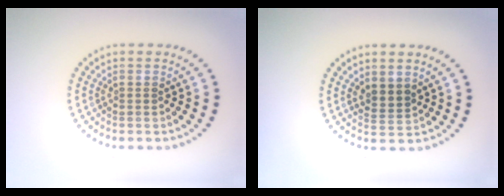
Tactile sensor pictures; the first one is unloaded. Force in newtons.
{"total": 1.9, "press": 1.5, "slide": 1.1}